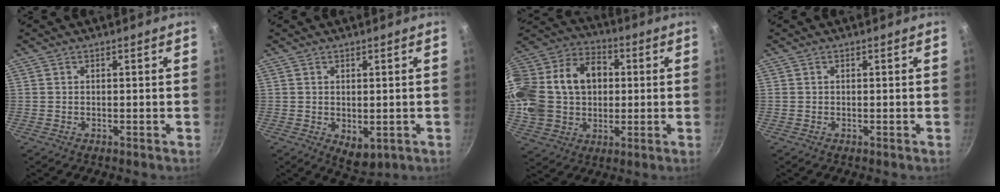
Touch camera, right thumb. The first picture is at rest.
{"total": 4.6, "force": [-0.5, 2.9, 3.5], "torque": [-0.042, -0.012, 0.002]}
{"total": 26.1, "force": [2.7, 19.9, 16.6], "torque": [-0.328, 0.048, 0.049]}
{"total": 0.0}